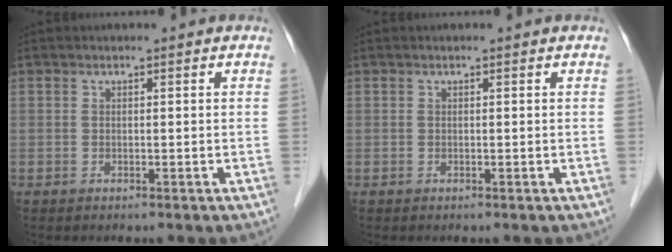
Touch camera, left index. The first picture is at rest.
{"total": 0.0}